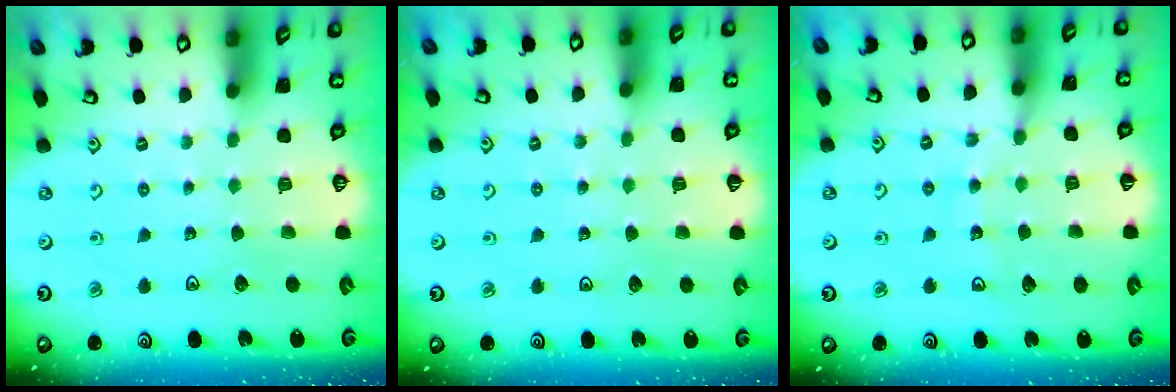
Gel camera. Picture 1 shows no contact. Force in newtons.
{"total": 2.2, "press": 2.2, "slide": 0.2}
{"total": 9.5, "press": 9.4, "slide": 1.2}